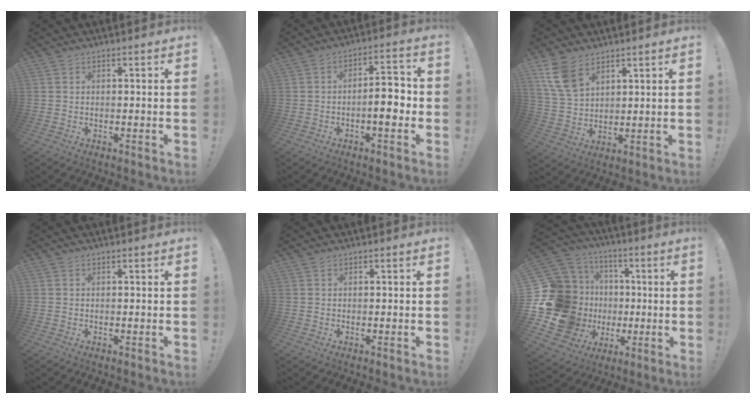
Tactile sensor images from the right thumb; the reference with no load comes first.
{"total": 9.5, "force": [-2.0, 3.5, 8.5], "torque": [-0.115, 0.013, -0.037]}
{"total": 9.8, "force": [6.1, 5.8, 5.0], "torque": [-0.097, -0.024, 0.121]}
{"total": 0.0}
{"total": 0.0}
{"total": 23.2, "force": [-2.1, 19.4, 12.6], "torque": [-0.267, -0.006, 0.022]}